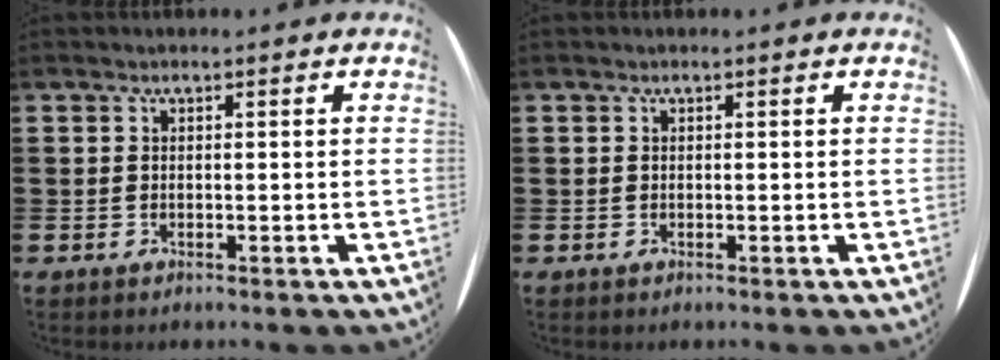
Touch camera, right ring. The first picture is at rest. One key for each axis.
{"total": 0.0}